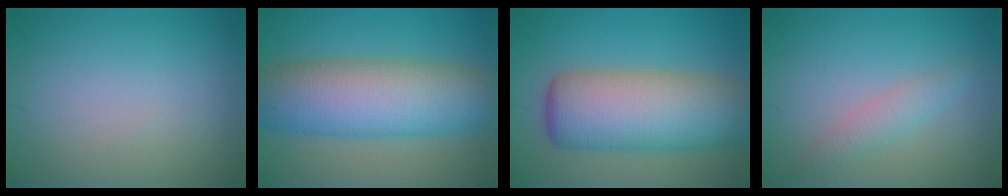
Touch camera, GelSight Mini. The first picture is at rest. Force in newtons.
{"total": 10.7, "press": 10.6, "slide": 0.7}
{"total": 10.6, "press": 10.6, "slide": 0.6}
{"total": 1.9, "press": 1.9, "slide": 0.1}